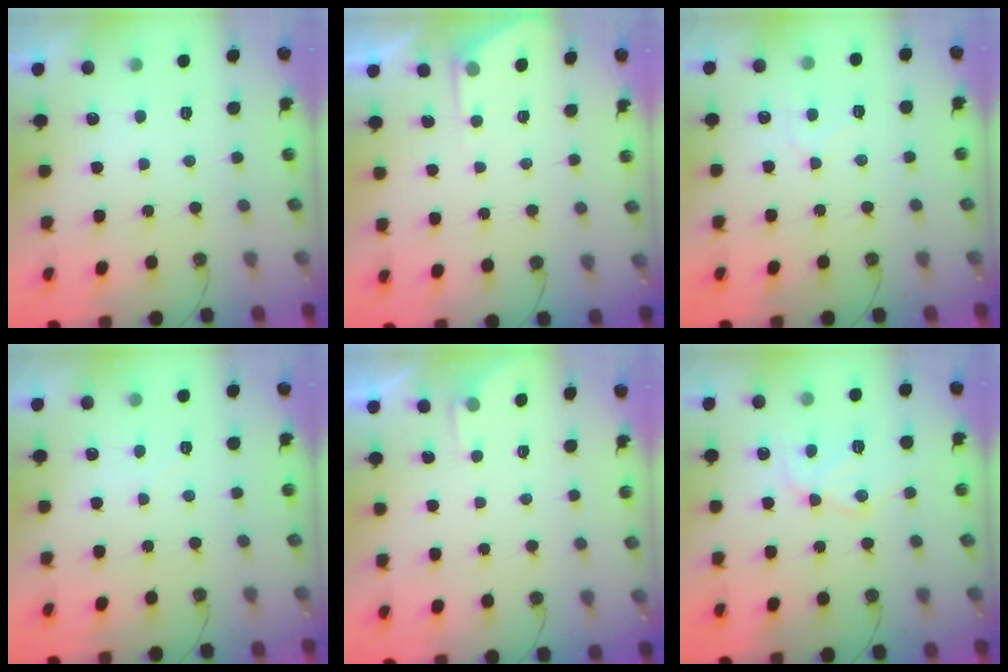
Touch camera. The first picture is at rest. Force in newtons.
{"total": 3.0, "press": 2.9, "slide": 0.4}
{"total": 5.6, "press": 5.5, "slide": 0.7}
{"total": 4.1, "press": 4.0, "slide": 0.8}
{"total": 2.0, "press": 2.0, "slide": 0.4}
{"total": 12.8, "press": 12.8, "slide": 1.1}